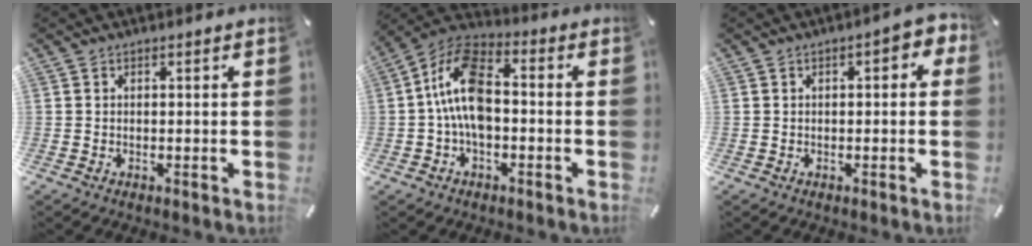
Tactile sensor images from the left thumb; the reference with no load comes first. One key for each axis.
{"total": 12.8, "fx": -1.2, "fy": 7.3, "fz": 10.5, "tx": -0.223, "ty": 0.008, "tz": -0.023}
{"total": 4.1, "fx": 0.1, "fy": 1.9, "fz": 3.7, "tx": -0.045, "ty": 0.004, "tz": -0.005}